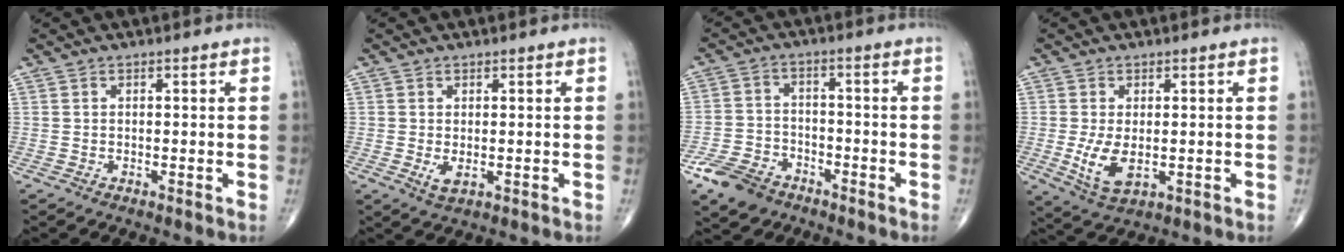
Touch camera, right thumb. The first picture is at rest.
{"total": 2.3, "force": [-0.3, 1.2, 1.9], "torque": [-0.033, -0.006, 0.002]}
{"total": 8.6, "force": [-5.7, 5.5, 3.3], "torque": [-0.055, 0.025, -0.107]}
{"total": 6.4, "force": [-0.7, 3.4, 5.4], "torque": [-0.105, -0.015, -0.004]}